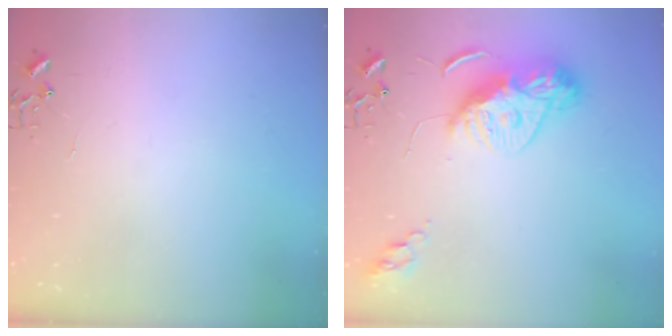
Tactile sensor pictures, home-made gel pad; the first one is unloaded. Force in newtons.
{"total": 12.1, "press": 12.1, "slide": 1.1}